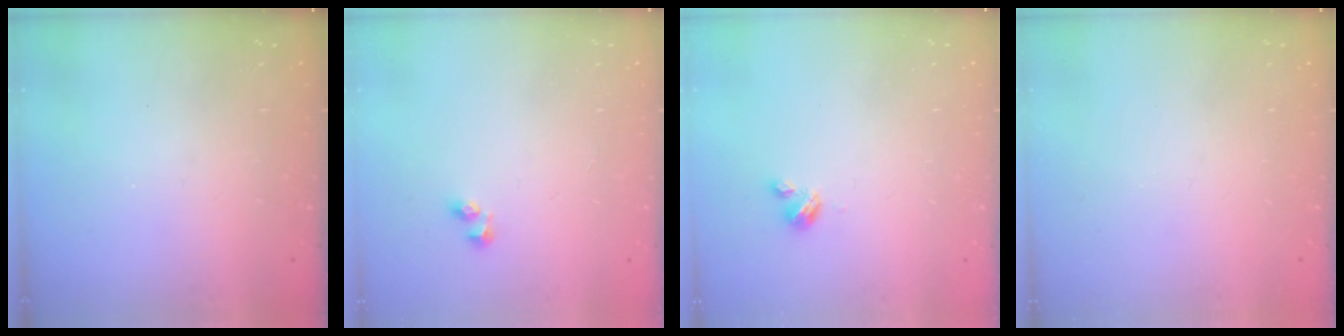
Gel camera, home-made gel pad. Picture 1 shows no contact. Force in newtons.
{"total": 3.0, "press": 2.7, "slide": 1.3}
{"total": 2.7, "press": 2.7, "slide": 0.3}
{"total": 0.0}